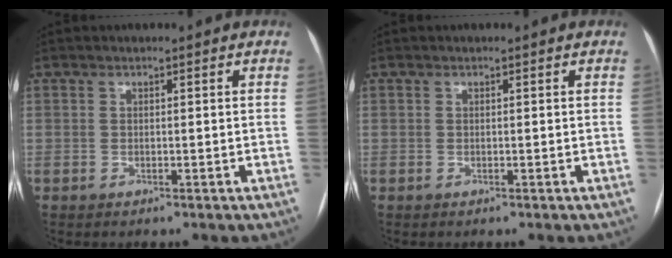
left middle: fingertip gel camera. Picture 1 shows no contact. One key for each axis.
{"total": 0.0}